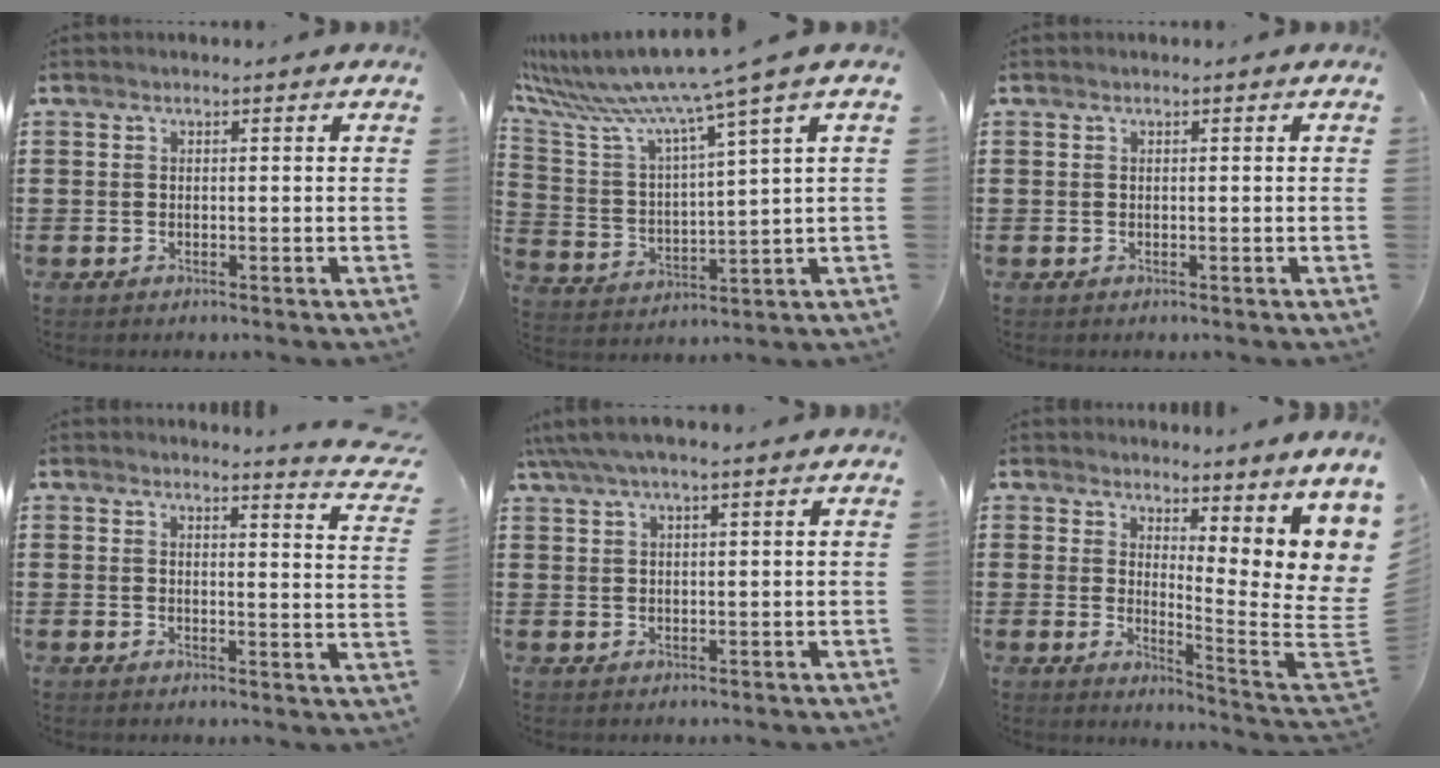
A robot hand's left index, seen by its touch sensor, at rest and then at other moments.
{"total": 9.2, "force": [7.6, -0.8, 5.2], "torque": [-0.134, -0.059, 0.118]}
{"total": 0.0}
{"total": 3.2, "force": [3.1, -0.4, 0.8], "torque": [-0.022, -0.020, 0.051]}
{"total": 3.4, "force": [2.4, 0.6, 2.4], "torque": [-0.051, 0.004, 0.044]}
{"total": 6.3, "force": [4.7, 1.3, 3.9], "torque": [-0.065, -0.060, 0.082]}